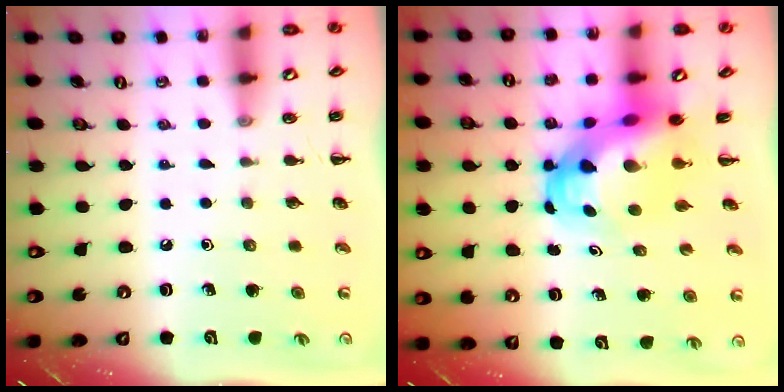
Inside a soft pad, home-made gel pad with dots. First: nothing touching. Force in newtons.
{"total": 7.2, "press": 6.9, "slide": 2.2}